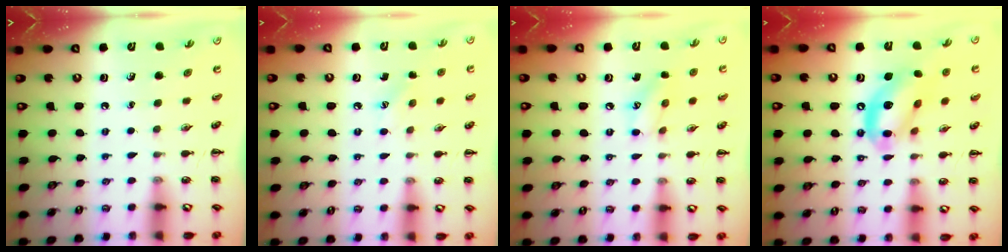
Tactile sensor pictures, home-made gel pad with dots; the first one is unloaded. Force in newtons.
{"total": 6.0, "press": 5.8, "slide": 1.6}
{"total": 9.1, "press": 9.0, "slide": 1.5}
{"total": 13.3, "press": 12.9, "slide": 3.4}